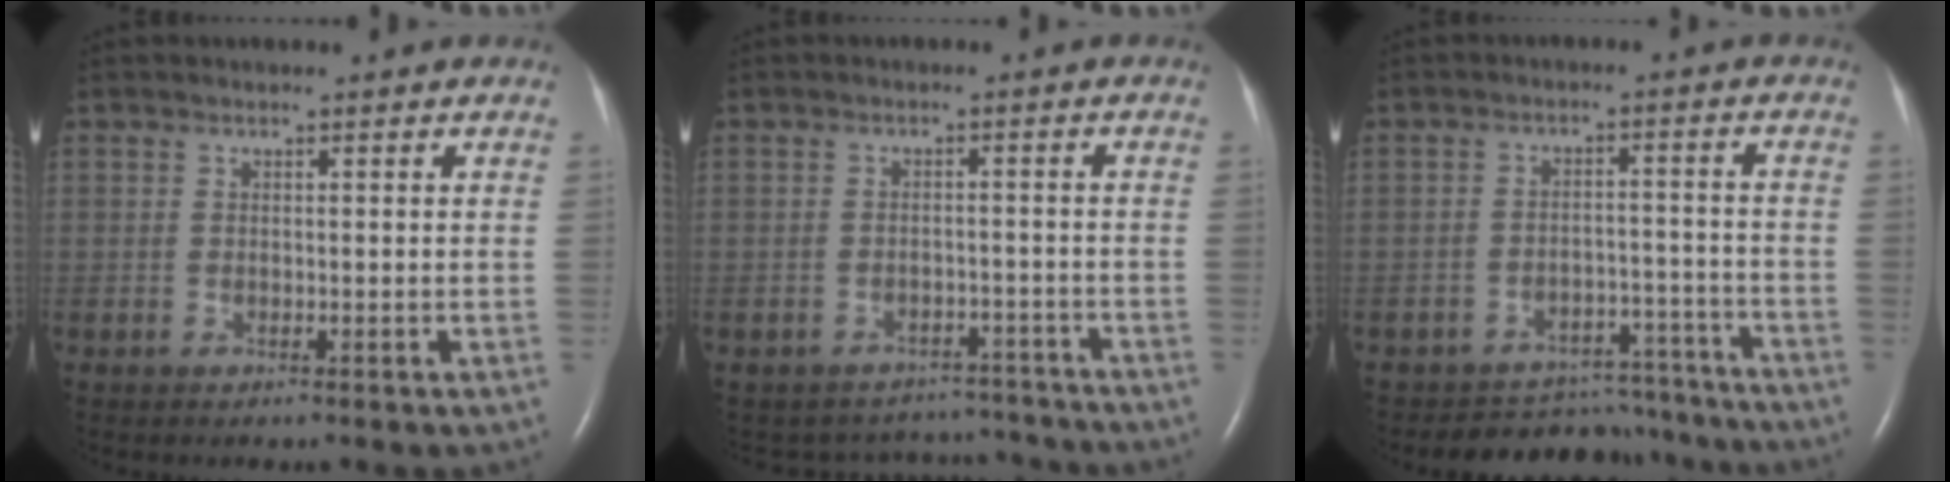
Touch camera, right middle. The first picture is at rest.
{"total": 8.8, "force": [-8.2, 3.1, -0.5], "torque": [0.005, 0.028, -0.094]}
{"total": 10.5, "force": [-9.9, 3.4, -0.3], "torque": [0.019, 0.034, -0.125]}